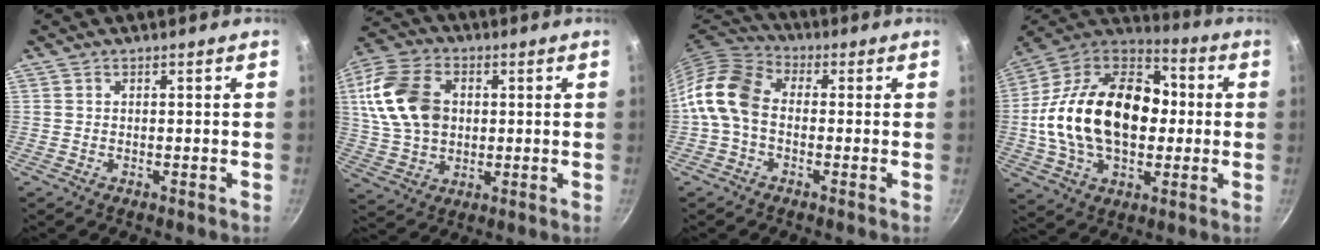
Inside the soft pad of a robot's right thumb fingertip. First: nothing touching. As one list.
[{"total": 16.1, "force": [2.6, 11.6, 10.8], "torque": [-0.195, 0.012, 0.047]}, {"total": 10.5, "force": [-1.3, 7.5, 7.2], "torque": [-0.123, 0.033, -0.048]}, {"total": 27.5, "force": [0.1, 18.1, 20.7], "torque": [-0.341, 0.042, -0.007]}]